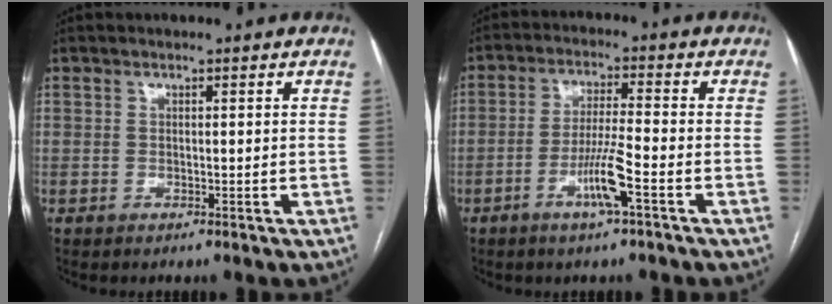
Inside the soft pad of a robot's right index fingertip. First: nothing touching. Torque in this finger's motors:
{"motor_torque": [1.41, -0.15, 0.63, 0.14]}